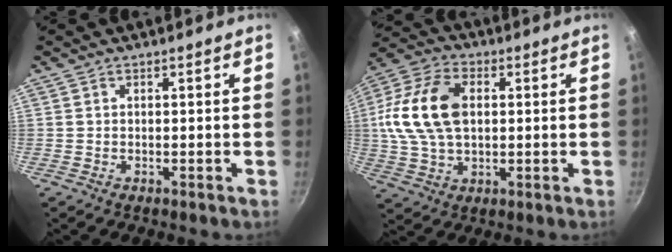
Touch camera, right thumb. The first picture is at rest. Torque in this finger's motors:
{"motor_torque": [2.12, 2.57, 0.80, -0.70, 0.39]}